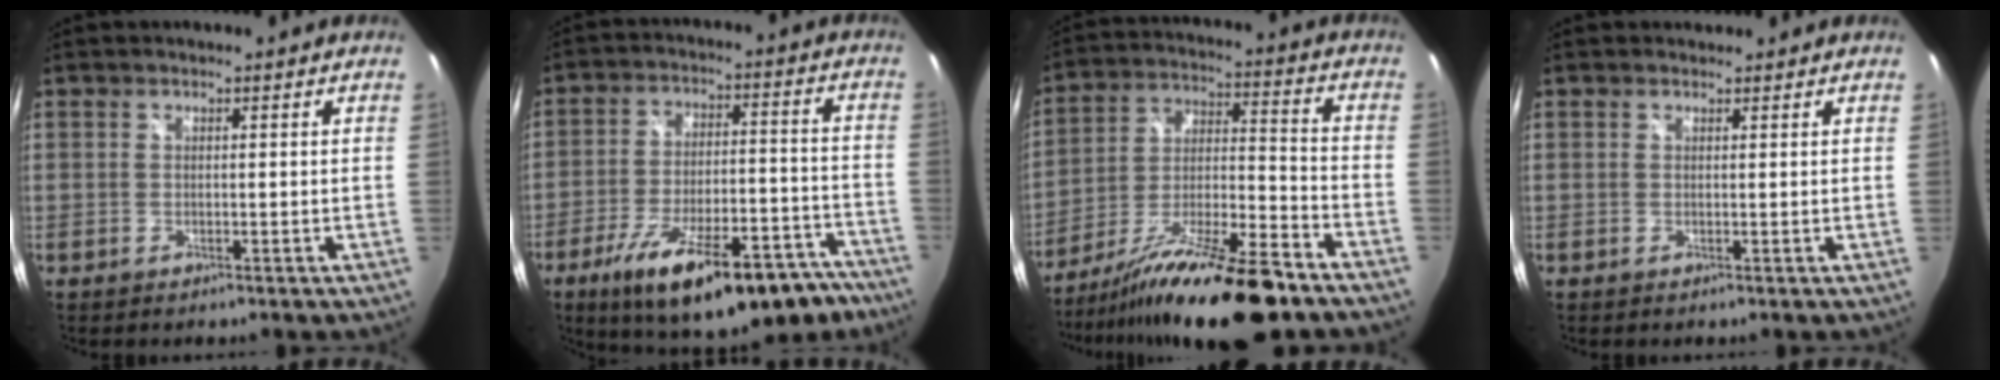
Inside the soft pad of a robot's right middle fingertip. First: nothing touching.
{"total": 24.9, "force": [-17.6, 8.3, 15.6], "torque": [-0.243, -0.015, -0.240]}
{"total": 20.6, "force": [-15.7, 2.6, 13.2], "torque": [-0.238, -0.030, -0.262]}
{"total": 1.0, "force": [0.8, 0.5, -0.1], "torque": [0.002, 0.005, 0.011]}